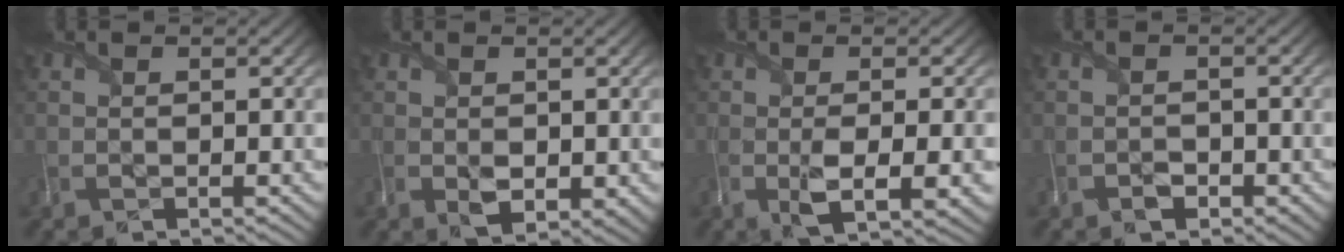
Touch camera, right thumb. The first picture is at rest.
{"total": 2.8, "force": [0.0, 1.9, 2.1], "torque": [-0.048, -0.014, 0.005]}
{"total": 6.2, "force": [-1.6, 1.9, 5.7], "torque": [-0.108, -0.015, -0.023]}
{"total": 1.8, "force": [-1.2, 1.1, 0.8], "torque": [-0.014, -0.003, -0.024]}